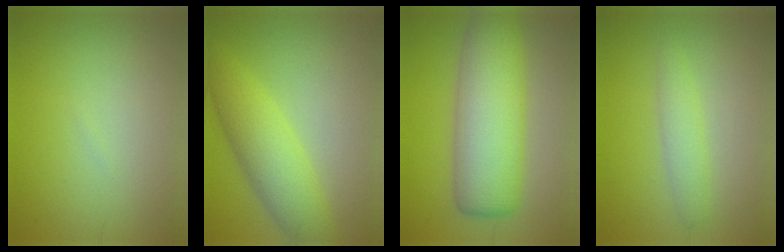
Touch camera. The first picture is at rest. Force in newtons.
{"total": 5.3, "press": 5.3, "slide": 0.1}
{"total": 8.7, "press": 8.7, "slide": 0.3}
{"total": 2.1, "press": 2.1, "slide": 0.2}